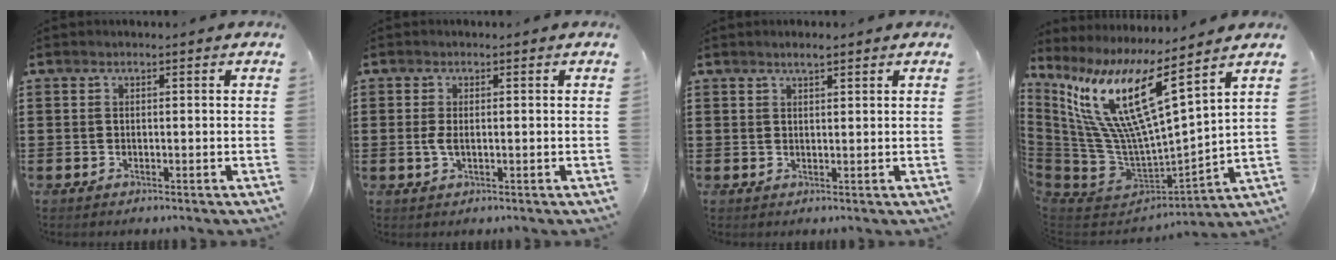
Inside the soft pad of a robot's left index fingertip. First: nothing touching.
{"total": 1.8, "force": [-0.2, 0.7, 1.7], "torque": [-0.047, -0.004, -0.008]}
{"total": 1.7, "force": [1.4, 0.2, 0.9], "torque": [-0.019, 0.002, 0.024]}
{"total": 14.6, "force": [7.7, 2.9, 12.0], "torque": [-0.280, -0.061, 0.119]}